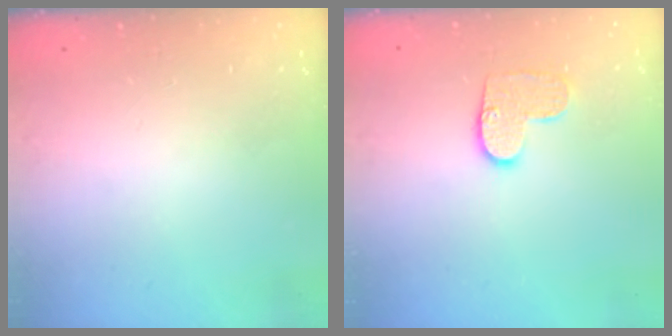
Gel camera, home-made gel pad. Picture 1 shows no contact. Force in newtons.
{"total": 8.4, "press": 8.4, "slide": 0.3}